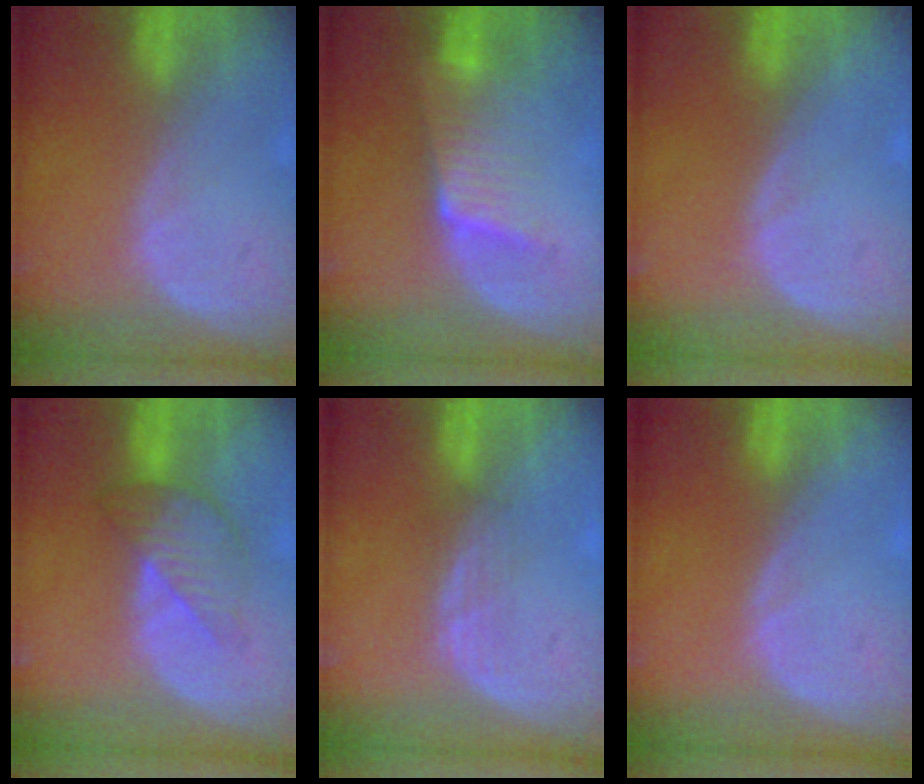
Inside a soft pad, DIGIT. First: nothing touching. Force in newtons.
{"total": 6.4, "press": 5.6, "slide": 3.1}
{"total": 0.0}
{"total": 5.2, "press": 5.2, "slide": 0.2}
{"total": 2.1, "press": 2.1, "slide": 0.2}
{"total": 0.0}